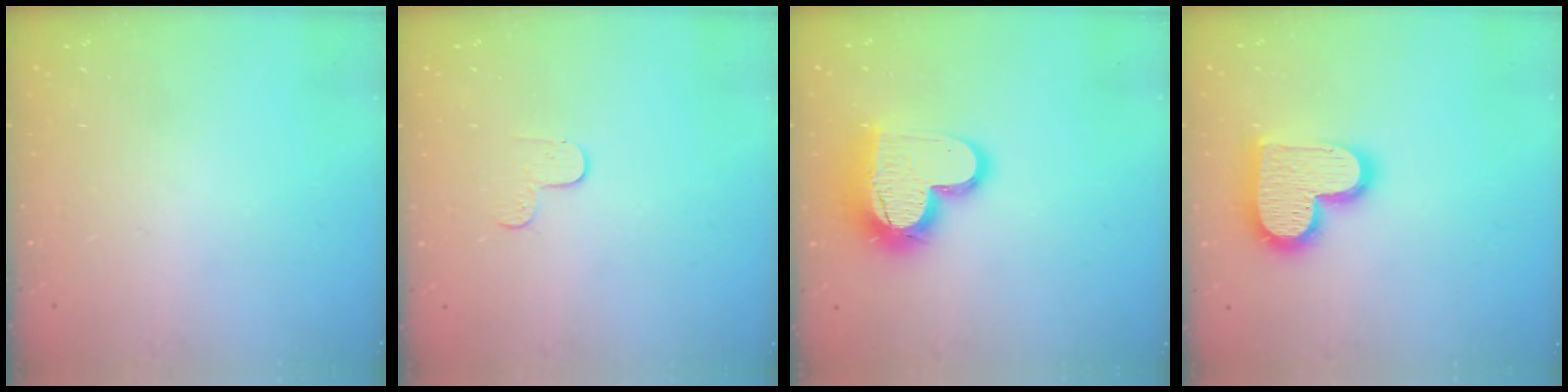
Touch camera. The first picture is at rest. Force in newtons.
{"total": 3.5, "press": 3.5, "slide": 0.4}
{"total": 16.6, "press": 16.5, "slide": 1.3}
{"total": 16.8, "press": 16.7, "slide": 1.3}